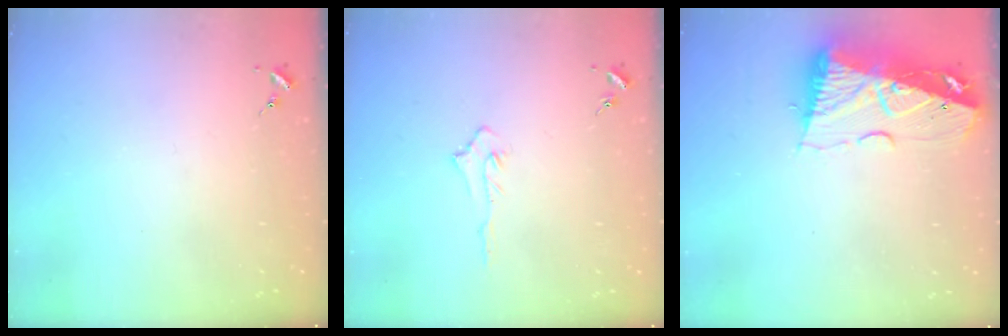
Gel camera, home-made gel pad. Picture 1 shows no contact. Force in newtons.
{"total": 3.6, "press": 3.5, "slide": 0.7}
{"total": 14.1, "press": 14.0, "slide": 1.6}